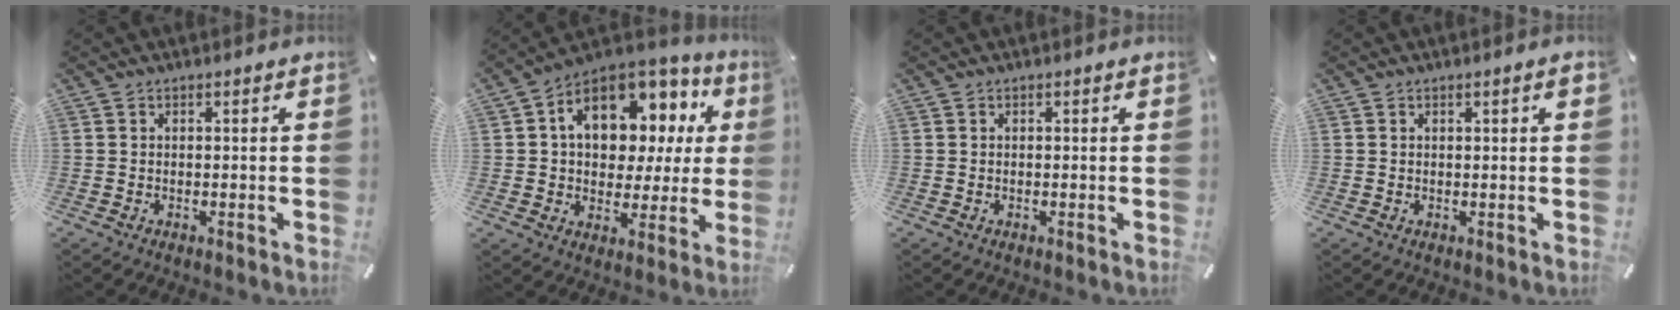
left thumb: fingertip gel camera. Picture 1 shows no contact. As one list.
[{"total": 14.9, "force": [5.0, 10.5, 9.3], "torque": [-0.148, -0.025, 0.093]}, {"total": 0.0}, {"total": 1.6, "force": [0.5, 0.2, 1.5], "torque": [-0.026, 0.001, 0.007]}]